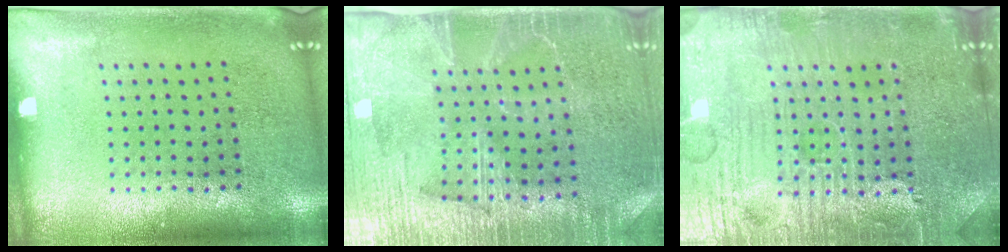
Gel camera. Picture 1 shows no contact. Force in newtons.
{"total": 4.1, "press": 3.7, "slide": 1.7}
{"total": 5.0, "press": 4.9, "slide": 1.1}